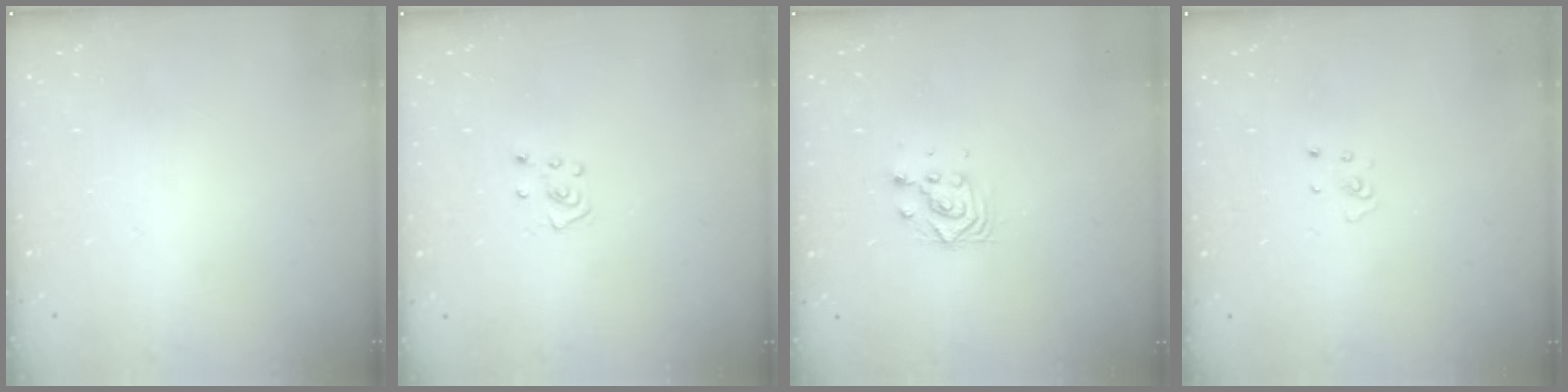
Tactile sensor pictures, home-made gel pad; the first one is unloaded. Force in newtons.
{"total": 4.0, "press": 4.0, "slide": 0.4}
{"total": 4.8, "press": 4.8, "slide": 0.1}
{"total": 2.3, "press": 2.3, "slide": 0.2}